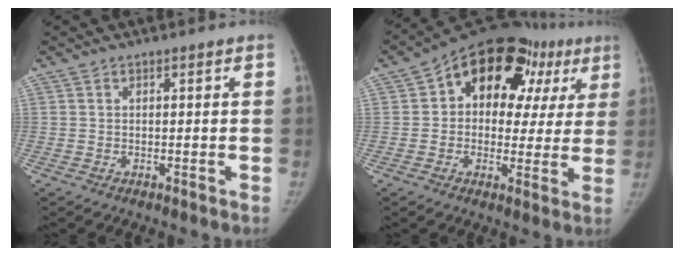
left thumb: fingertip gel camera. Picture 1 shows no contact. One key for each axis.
{"total": 20.0, "fx": 7.7, "fy": 13.1, "fz": 13.0, "tx": -0.119, "ty": 0.031, "tz": 0.104}